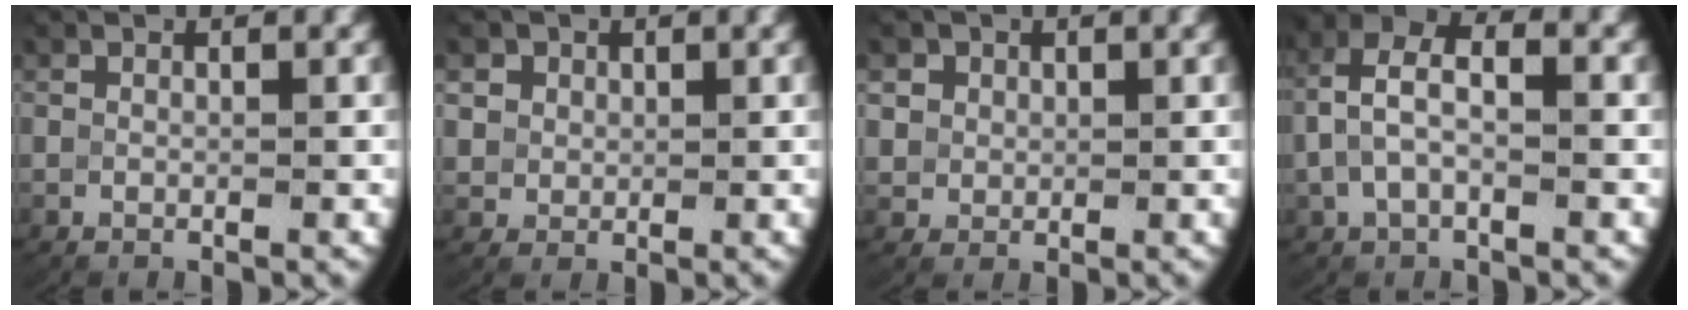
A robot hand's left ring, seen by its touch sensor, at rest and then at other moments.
{"total": 3.6, "force": [1.2, 3.1, 1.4], "torque": [-0.042, -0.009, 0.027]}
{"total": 3.6, "force": [1.1, 3.1, 1.3], "torque": [-0.042, -0.008, 0.025]}
{"total": 5.0, "force": [0.8, 3.3, 3.8], "torque": [-0.072, 0.003, 0.009]}